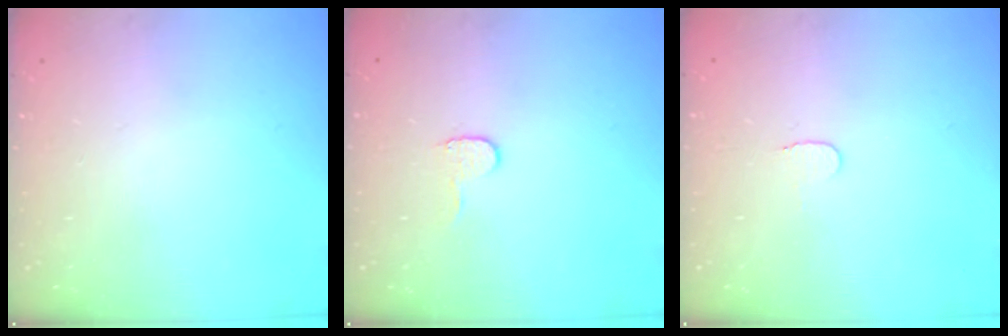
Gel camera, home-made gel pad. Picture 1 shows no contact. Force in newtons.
{"total": 5.2, "press": 5.1, "slide": 0.5}
{"total": 3.5, "press": 3.5, "slide": 0.4}